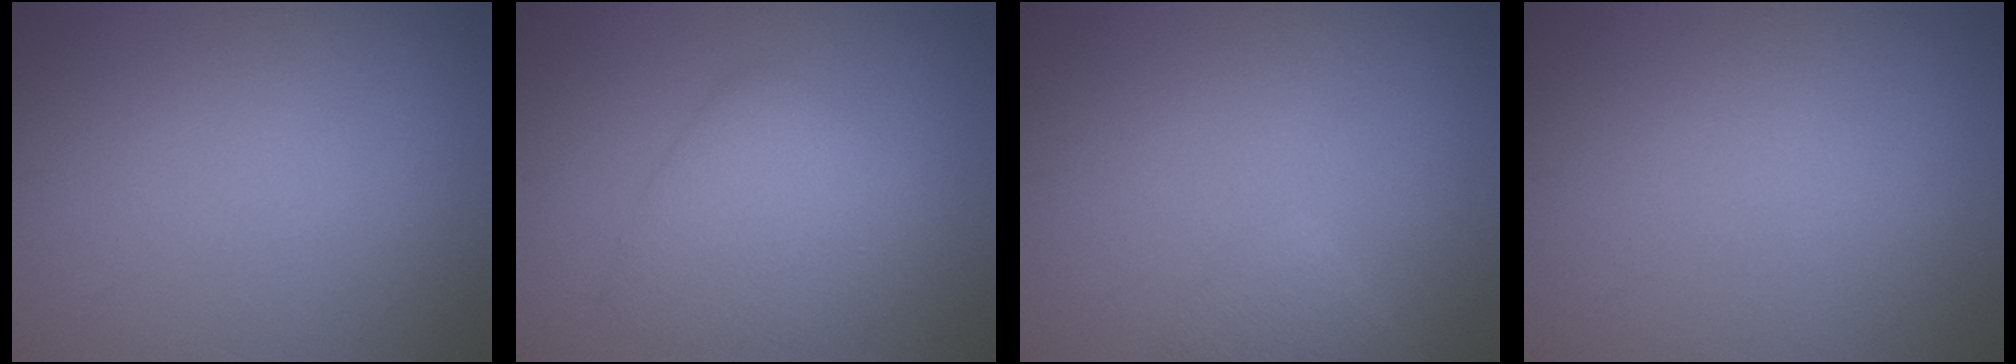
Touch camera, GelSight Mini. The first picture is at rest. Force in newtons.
{"total": 4.2, "press": 4.2, "slide": 0.1}
{"total": 1.5, "press": 1.5, "slide": 0.1}
{"total": 0.0}